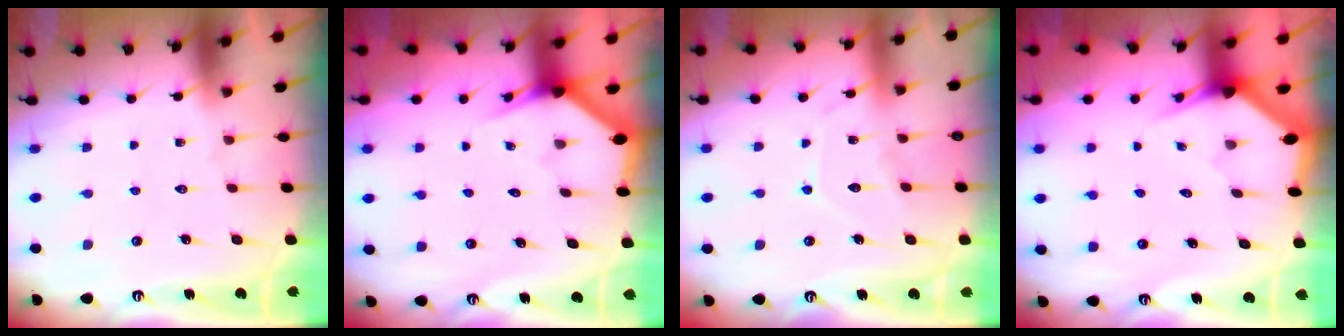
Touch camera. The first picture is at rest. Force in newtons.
{"total": 2.8, "press": 2.8, "slide": 0.1}
{"total": 9.2, "press": 9.2, "slide": 0.8}
{"total": 2.9, "press": 2.9, "slide": 0.1}